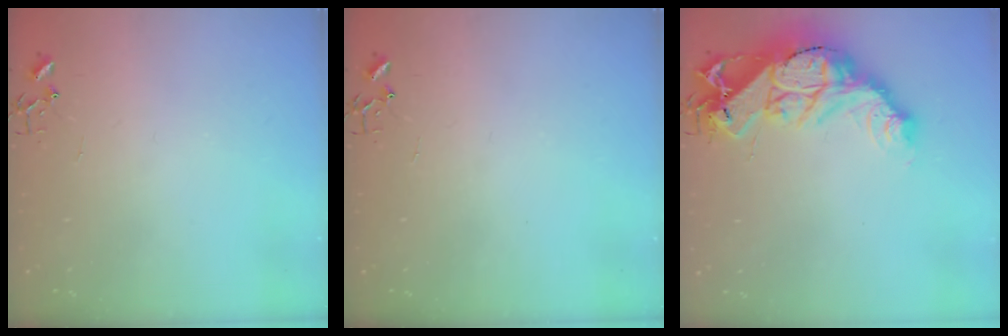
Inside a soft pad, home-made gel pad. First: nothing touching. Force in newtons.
{"total": 0.0}
{"total": 21.5, "press": 21.4, "slide": 1.7}